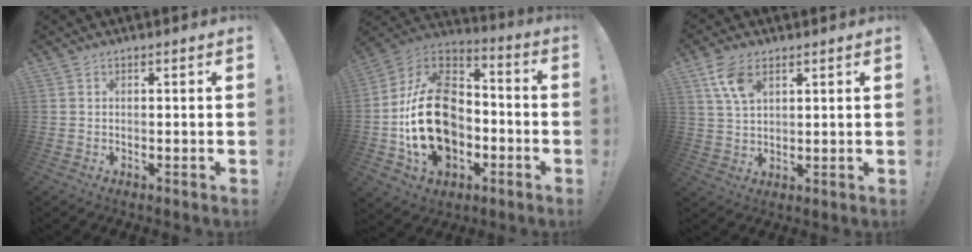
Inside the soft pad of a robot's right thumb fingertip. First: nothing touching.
{"total": 25.6, "force": [-4.4, 18.0, 17.7], "torque": [-0.315, 0.034, -0.058]}
{"total": 7.9, "force": [4.2, 4.2, 5.2], "torque": [-0.093, -0.013, 0.081]}